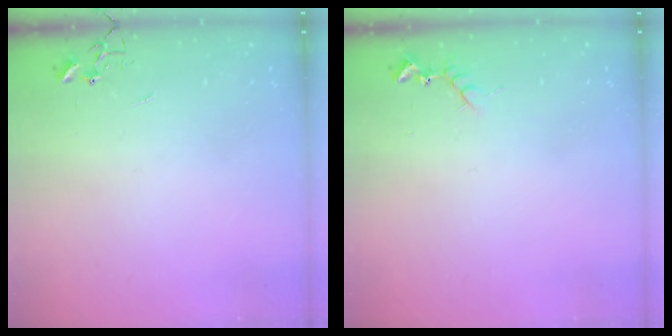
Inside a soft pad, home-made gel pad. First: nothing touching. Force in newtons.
{"total": 6.0, "press": 6.0, "slide": 0.6}